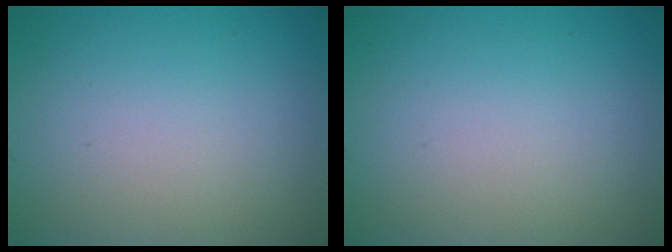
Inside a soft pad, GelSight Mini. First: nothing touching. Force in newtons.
{"total": 0.0}